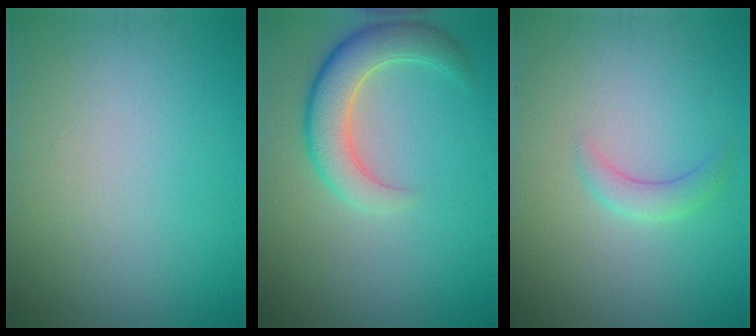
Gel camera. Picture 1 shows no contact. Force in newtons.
{"total": 5.2, "press": 5.1, "slide": 0.6}
{"total": 1.6, "press": 1.6, "slide": 0.1}